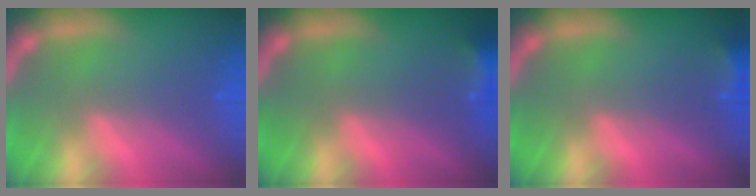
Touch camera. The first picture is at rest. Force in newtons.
{"total": 3.4}
{"total": 2.4}